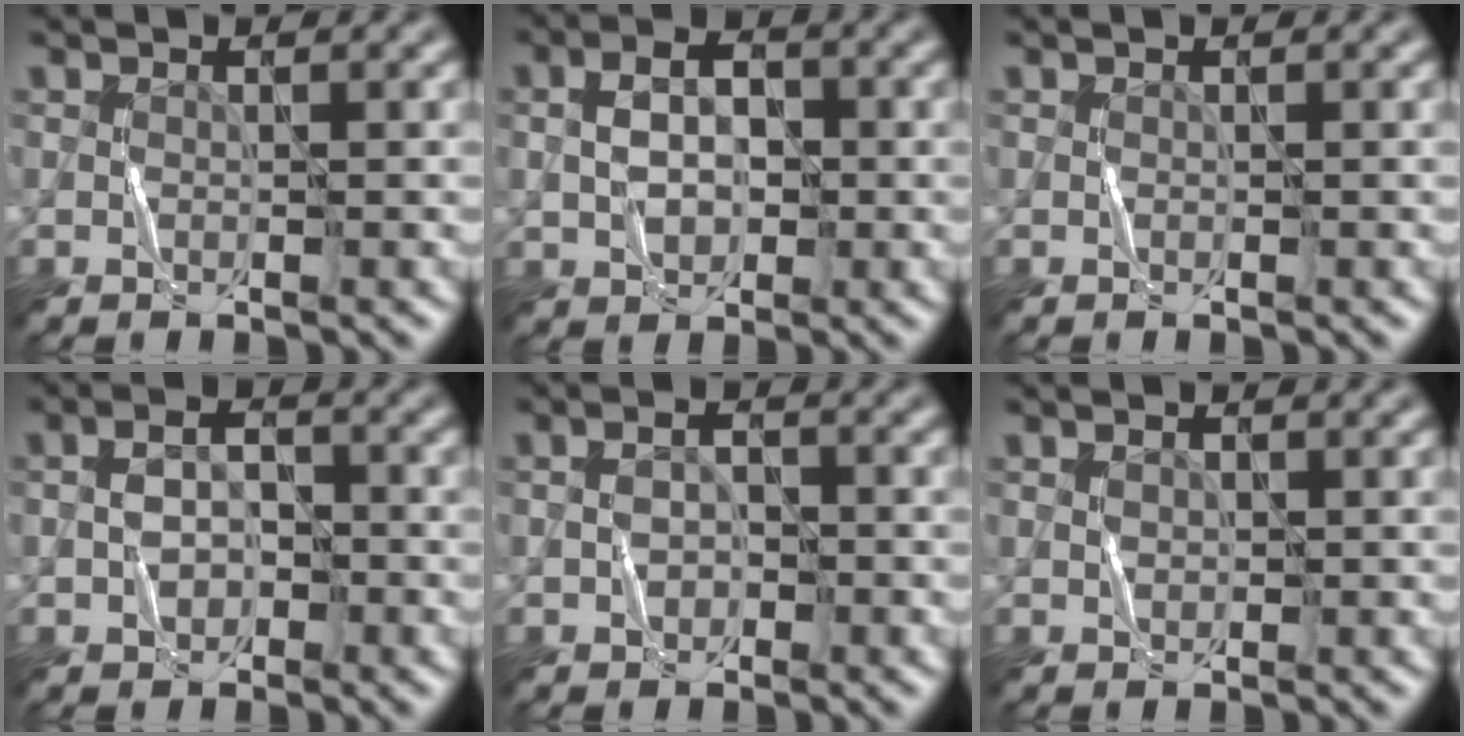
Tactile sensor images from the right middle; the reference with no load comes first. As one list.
[{"total": 3.9, "force": [0.0, 2.6, 2.9], "torque": [-0.057, 0.004, -0.004]}, {"total": 0.0}, {"total": 2.8, "force": [-0.7, 1.9, 1.9], "torque": [-0.034, 0.006, -0.018]}, {"total": 2.1, "force": [-0.5, 1.5, 1.4], "torque": [-0.021, 0.007, -0.012]}, {"total": 0.9, "force": [0.1, 0.7, 0.6], "torque": [-0.011, 0.002, 0.002]}]